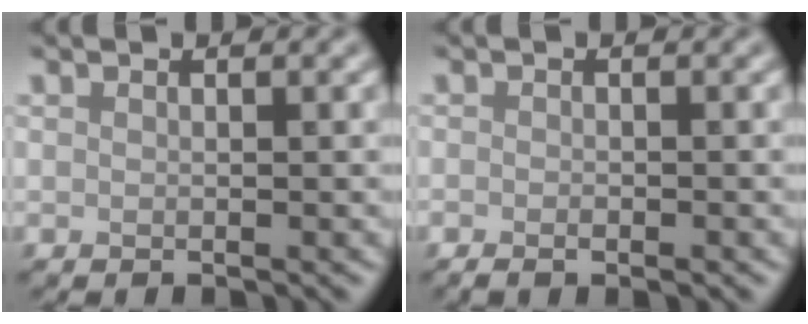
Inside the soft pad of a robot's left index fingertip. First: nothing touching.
{"total": 1.5, "force": [-0.8, 0.6, 1.1], "torque": [-0.017, -0.003, -0.013]}